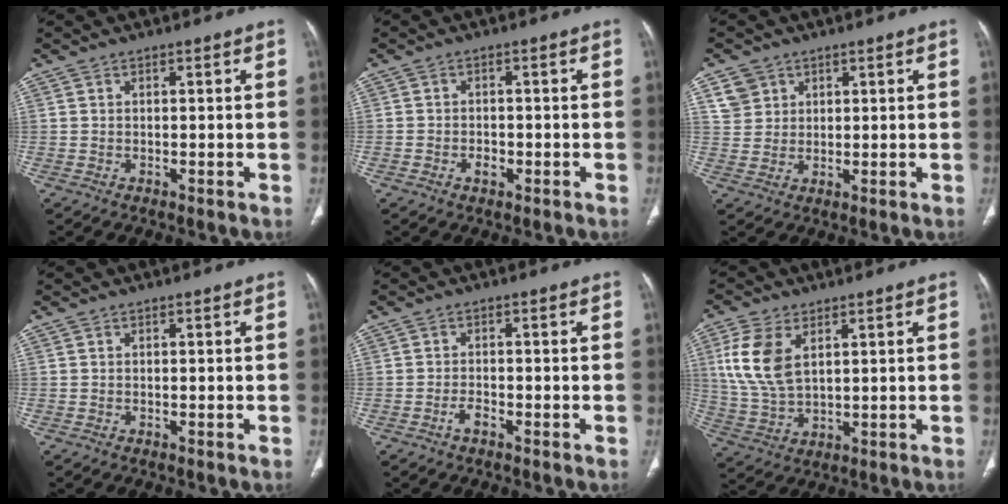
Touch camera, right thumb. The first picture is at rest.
{"total": 2.1, "force": [-1.0, 1.4, 1.1], "torque": [-0.013, 0.009, -0.014]}
{"total": 4.4, "force": [2.3, 3.6, 0.7], "torque": [0.003, -0.010, 0.047]}
{"total": 0.0}
{"total": 1.7, "force": [-1.2, 0.6, 1.1], "torque": [-0.023, 0.006, -0.023]}
{"total": 10.4, "force": [3.6, 5.9, 7.8], "torque": [-0.166, -0.006, 0.079]}